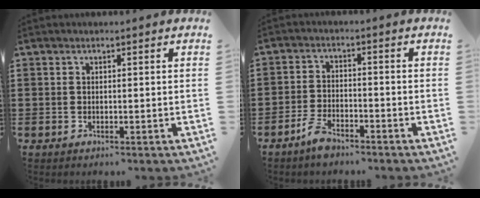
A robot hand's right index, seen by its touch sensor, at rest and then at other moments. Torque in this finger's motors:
{"motor_torque": [0.46, -0.40, 0.13, 0.08]}